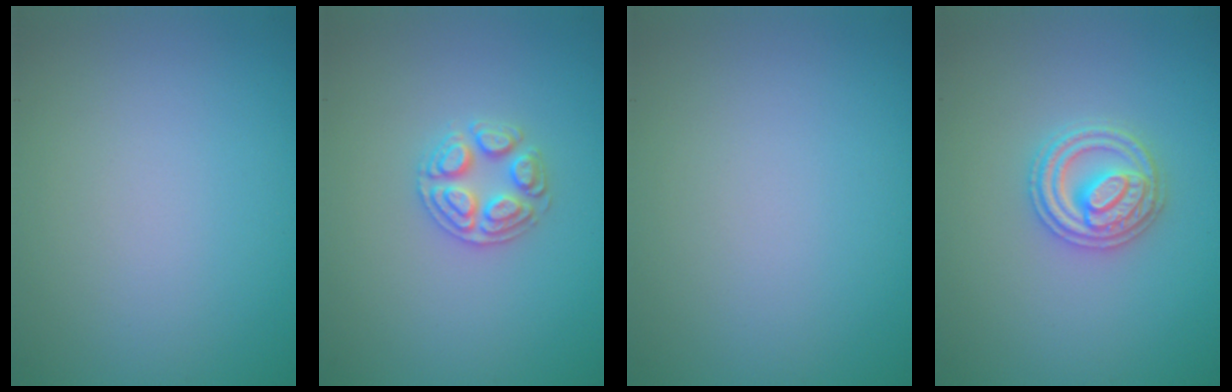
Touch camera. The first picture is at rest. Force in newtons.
{"total": 2.6, "press": 2.5, "slide": 0.5}
{"total": 0.0}
{"total": 3.3, "press": 3.2, "slide": 0.6}